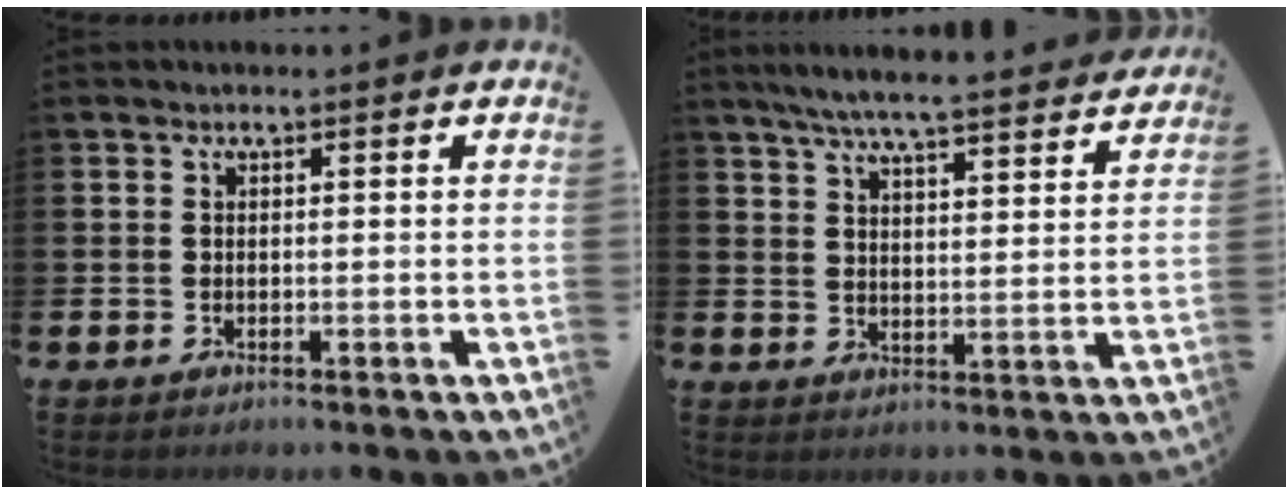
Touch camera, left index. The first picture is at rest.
{"total": 6.8, "force": [6.4, 0.2, 2.3], "torque": [-0.062, -0.036, 0.113]}